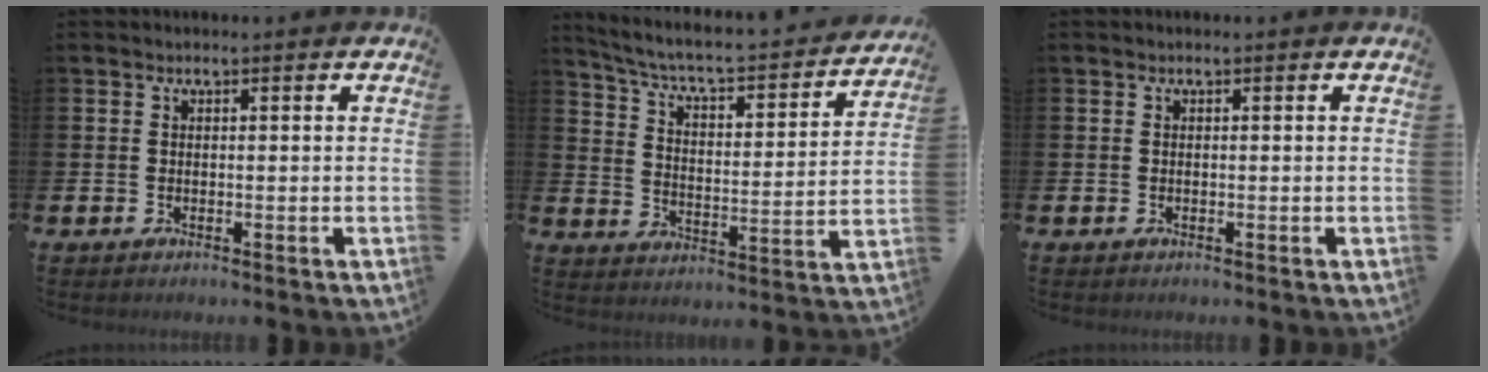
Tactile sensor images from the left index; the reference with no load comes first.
{"total": 6.1, "force": [5.4, 1.2, 2.5], "torque": [-0.076, -0.042, 0.084]}
{"total": 0.0}